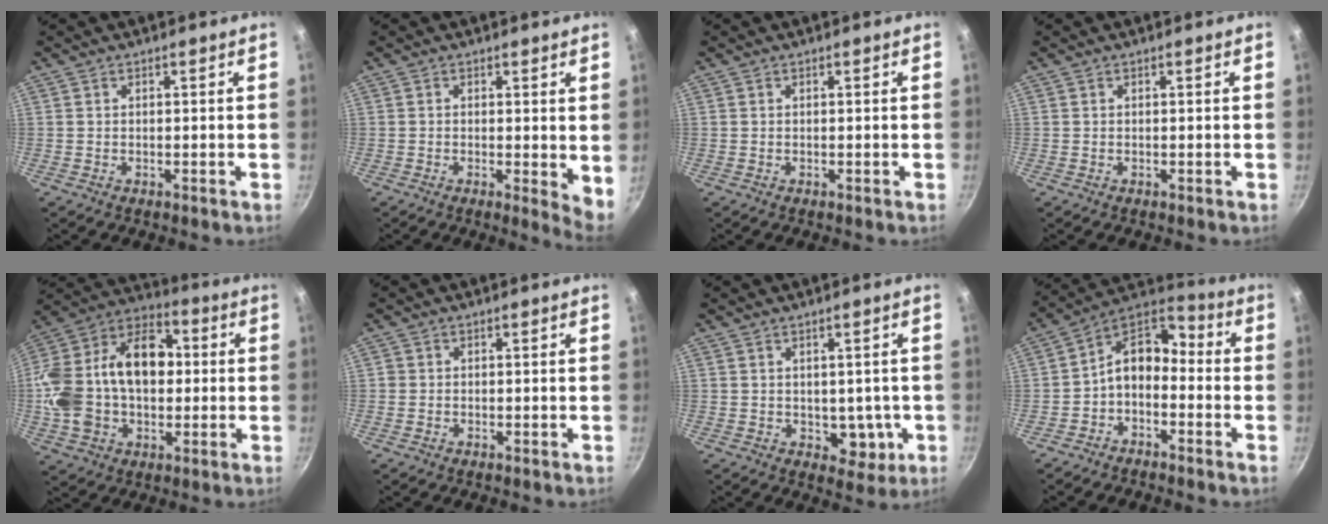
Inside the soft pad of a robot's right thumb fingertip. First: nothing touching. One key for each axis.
{"total": 4.4, "fx": 0.3, "fy": 1.6, "fz": 4.1, "tx": -0.050, "ty": -0.013, "tz": 0.000}
{"total": 0.0}
{"total": 0.0}
{"total": 24.6, "fx": 0.6, "fy": 17.0, "fz": 17.8, "tx": -0.312, "ty": 0.056, "tz": 0.000}
{"total": 0.9, "fx": -0.3, "fy": 0.8, "fz": 0.2, "tx": -0.003, "ty": 0.000, "tz": -0.007}
{"total": 5.5, "fx": -0.4, "fy": 4.0, "fz": 3.8, "tx": -0.015, "ty": 0.002, "tz": 0.003}
{"total": 9.9, "fx": -2.9, "fy": 6.8, "fz": 6.6, "tx": -0.098, "ty": 0.071, "tz": -0.072}